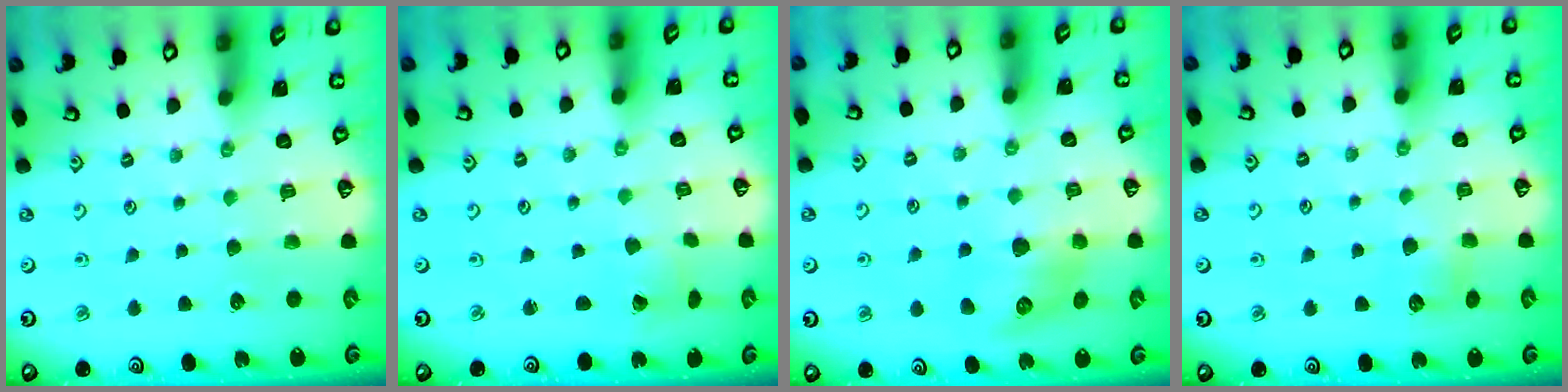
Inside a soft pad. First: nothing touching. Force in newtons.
{"total": 2.6, "press": 2.6, "slide": 0.3}
{"total": 9.8, "press": 9.8, "slide": 0.2}
{"total": 5.5, "press": 5.5, "slide": 0.6}